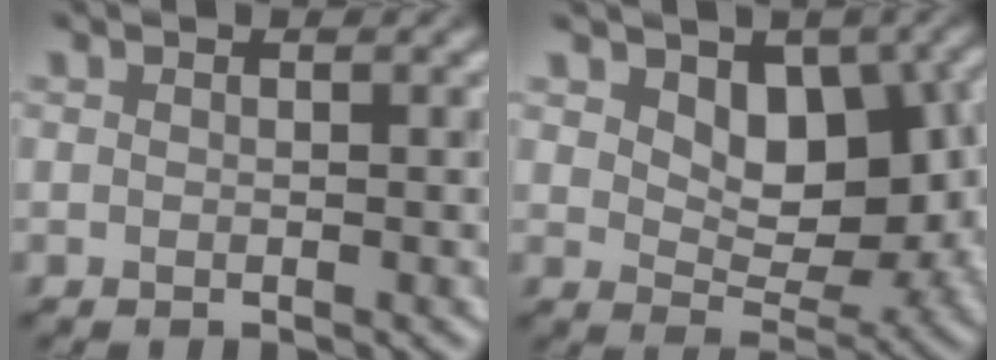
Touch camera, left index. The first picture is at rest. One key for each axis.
{"total": 7.0, "fx": 1.8, "fy": 4.5, "fz": 5.0, "tx": -0.066, "ty": -0.012, "tz": 0.036}